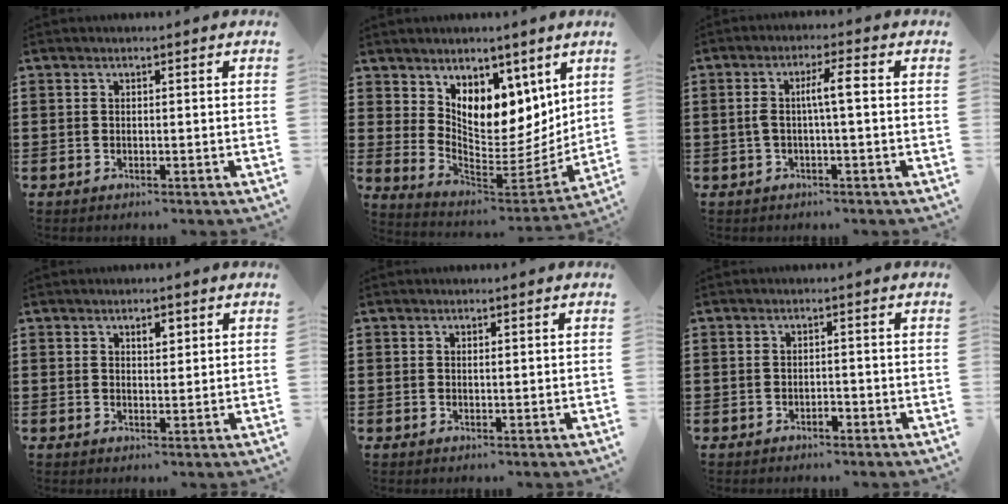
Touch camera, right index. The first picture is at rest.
{"total": 7.7, "force": [5.2, 5.0, 2.8], "torque": [-0.070, -0.052, 0.097]}
{"total": 4.4, "force": [-0.1, 0.5, 4.4], "torque": [-0.088, 0.003, -0.010]}
{"total": 2.2, "force": [1.2, 1.1, 1.5], "torque": [-0.024, 0.003, 0.018]}
{"total": 0.5, "force": [0.2, 0.1, 0.5], "torque": [-0.010, 0.000, 0.004]}
{"total": 1.3, "force": [-0.8, 0.5, 0.9], "torque": [-0.019, -0.002, -0.015]}